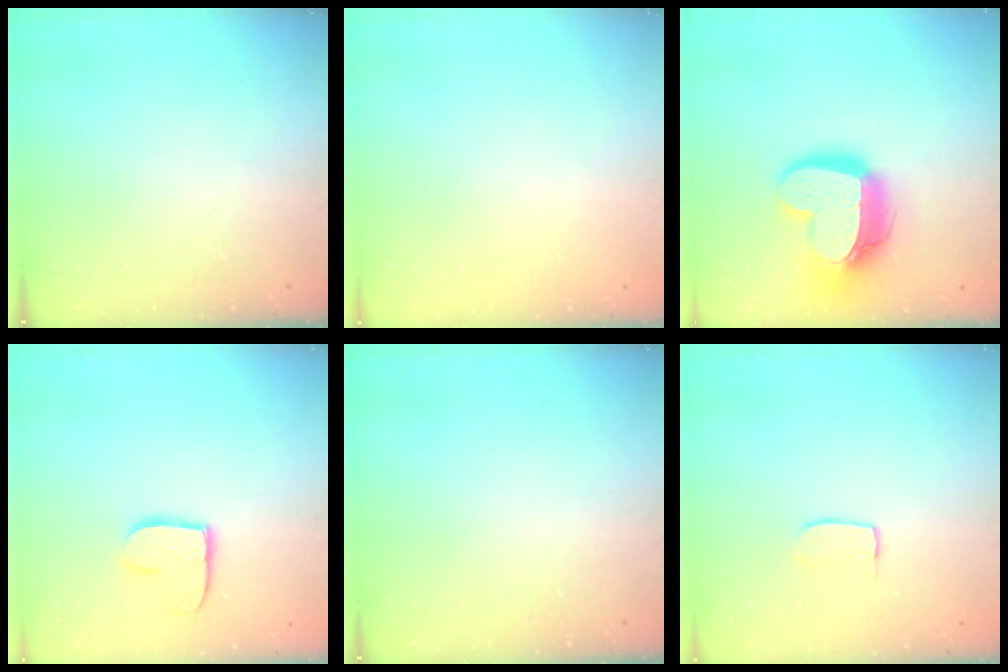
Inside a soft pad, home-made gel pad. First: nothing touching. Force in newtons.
{"total": 0.0}
{"total": 18.9, "press": 18.8, "slide": 1.6}
{"total": 10.1, "press": 10.0, "slide": 0.5}
{"total": 0.0}
{"total": 4.8, "press": 4.8, "slide": 0.3}